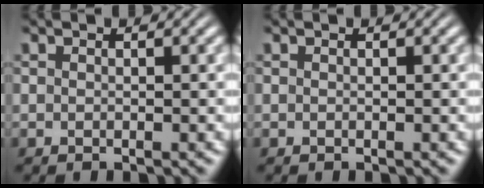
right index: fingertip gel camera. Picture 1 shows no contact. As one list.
[{"total": 0.0}]